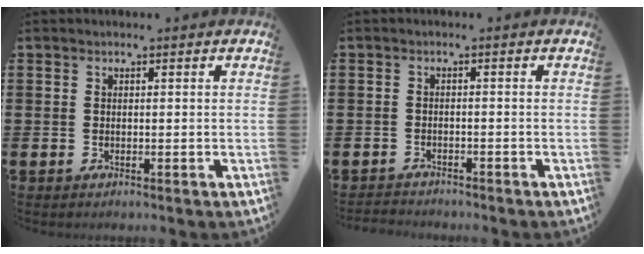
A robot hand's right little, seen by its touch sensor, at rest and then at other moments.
{"total": 1.2, "force": [-1.2, 0.1, -0.1], "torque": [-0.001, 0.004, -0.026]}